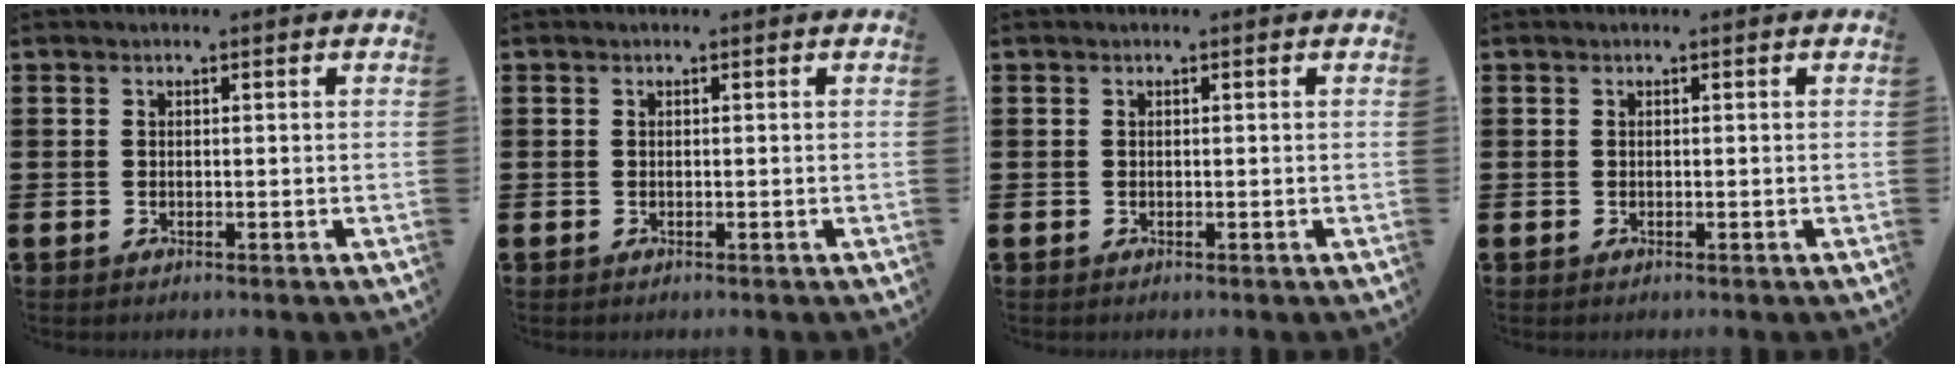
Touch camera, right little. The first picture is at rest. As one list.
[{"total": 0.0}, {"total": 0.0}, {"total": 0.0}]